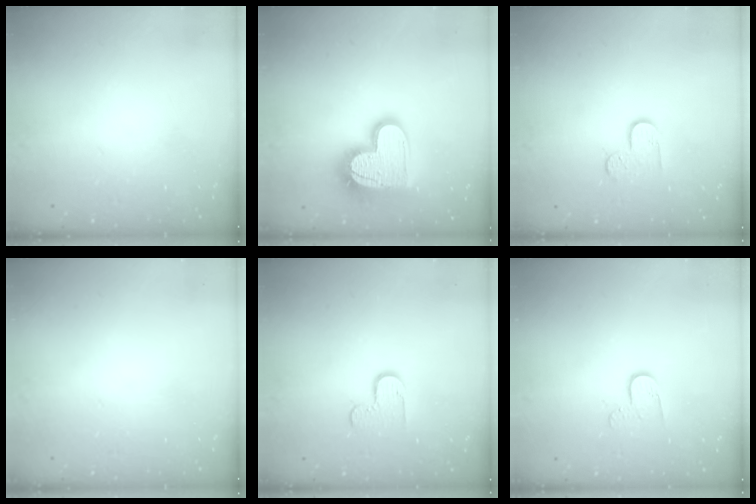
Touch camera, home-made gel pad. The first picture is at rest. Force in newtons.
{"total": 17.2, "press": 17.2, "slide": 1.2}
{"total": 4.8, "press": 4.7, "slide": 0.5}
{"total": 0.8, "press": 0.8, "slide": 0.1}
{"total": 5.1, "press": 5.0, "slide": 0.5}
{"total": 5.9, "press": 5.9, "slide": 0.6}